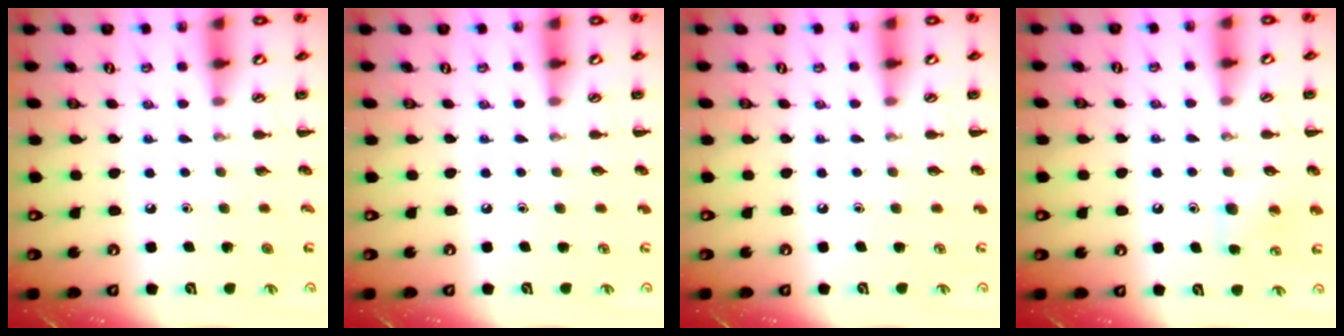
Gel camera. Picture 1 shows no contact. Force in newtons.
{"total": 0.0}
{"total": 0.0}
{"total": 6.1, "press": 5.9, "slide": 1.5}